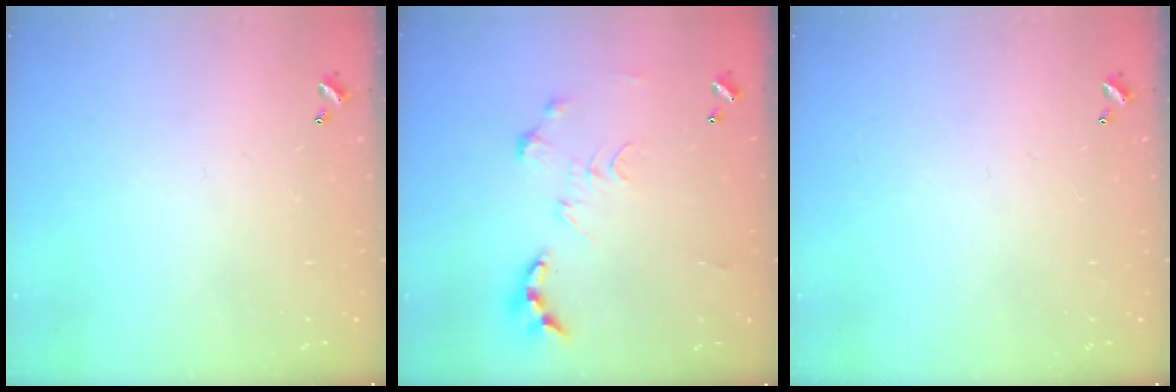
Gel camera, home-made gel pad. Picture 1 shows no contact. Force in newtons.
{"total": 0.6, "press": 0.6, "slide": 0.1}
{"total": 0.0}